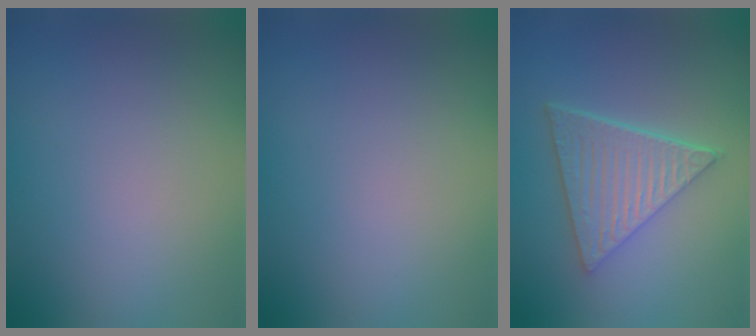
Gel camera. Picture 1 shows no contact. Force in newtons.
{"total": 0.0}
{"total": 6.1, "press": 4.5, "slide": 4.1}